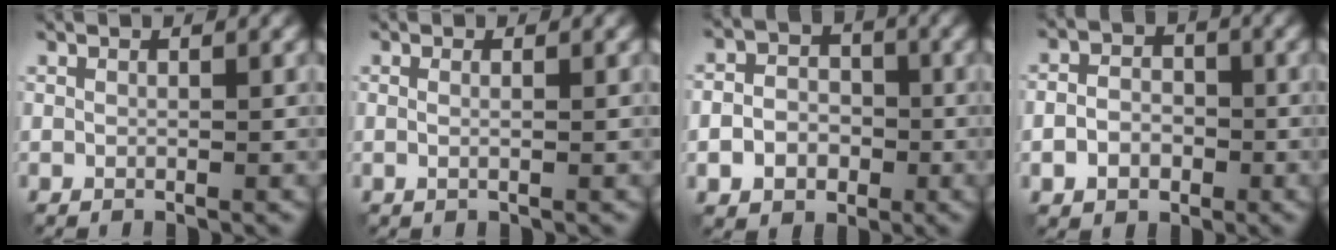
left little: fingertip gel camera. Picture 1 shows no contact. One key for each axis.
{"total": 0.9, "fx": 0.2, "fy": 0.4, "fz": 0.8, "tx": -0.008, "ty": -0.010, "tz": -0.002}
{"total": 4.7, "fx": -1.5, "fy": 4.0, "fz": 2.1, "tx": -0.016, "ty": 0.002, "tz": -0.044}
{"total": 3.2, "fx": -1.3, "fy": 2.5, "fz": 1.6, "tx": -0.018, "ty": 0.002, "tz": -0.030}